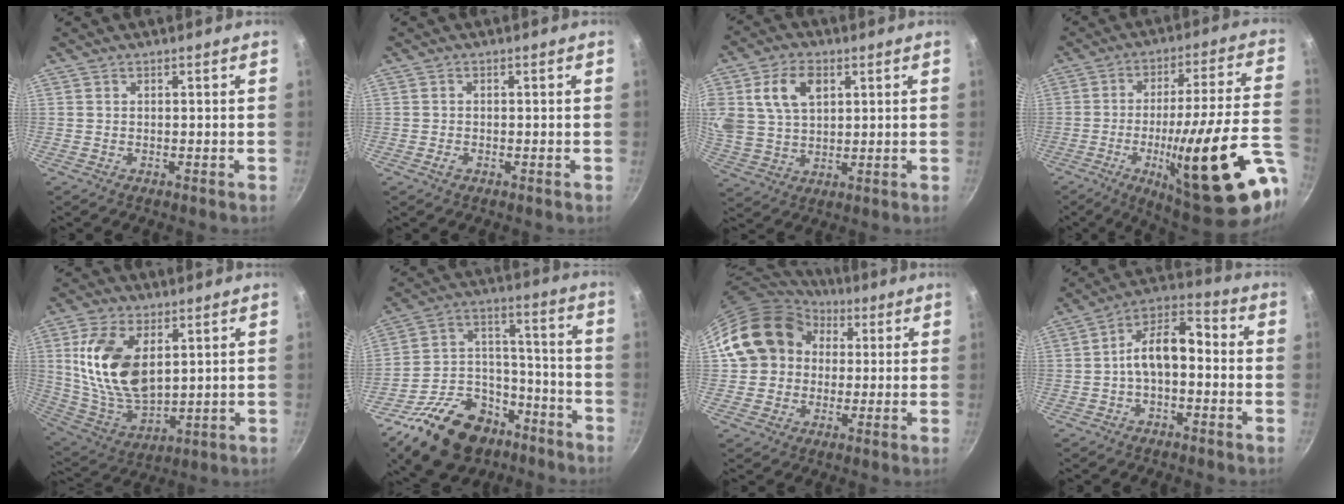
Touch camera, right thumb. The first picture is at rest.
{"total": 1.2, "force": [-0.6, 0.8, 0.6], "torque": [-0.013, 0.002, -0.013]}
{"total": 11.5, "force": [4.0, 7.5, 7.7], "torque": [-0.129, -0.005, 0.078]}
{"total": 29.4, "force": [-9.5, 6.1, 27.1], "torque": [-0.361, 0.011, -0.131]}
{"total": 17.4, "force": [4.6, 9.9, 13.5], "torque": [-0.243, -0.028, 0.101]}
{"total": 23.0, "force": [-14.2, 13.9, 11.6], "torque": [-0.158, 0.100, -0.228]}
{"total": 15.6, "force": [3.4, 13.5, 7.2], "torque": [-0.103, 0.029, 0.052]}
{"total": 10.6, "force": [-1.3, 6.0, 8.6], "torque": [-0.127, 0.052, -0.035]}